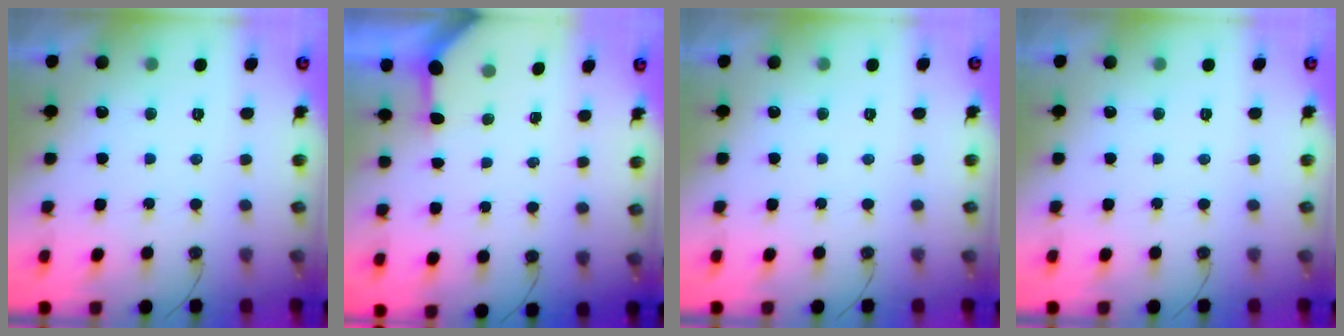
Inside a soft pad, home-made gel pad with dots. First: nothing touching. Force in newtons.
{"total": 2.9, "press": 2.8, "slide": 0.3}
{"total": 0.0}
{"total": 0.0}